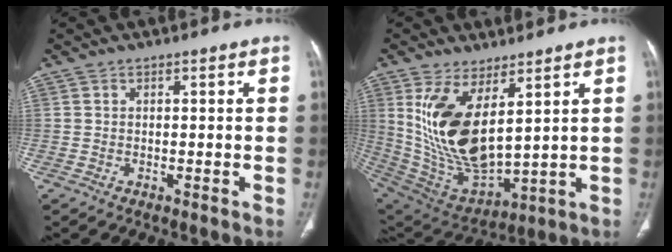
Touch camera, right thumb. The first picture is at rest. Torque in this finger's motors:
{"motor_torque": [-0.94, 1.86, 1.80, 0.97, 0.54]}